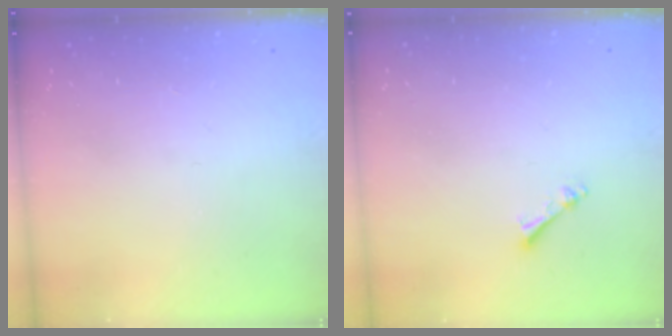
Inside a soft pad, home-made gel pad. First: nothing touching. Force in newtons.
{"total": 2.4, "press": 2.3, "slide": 0.4}